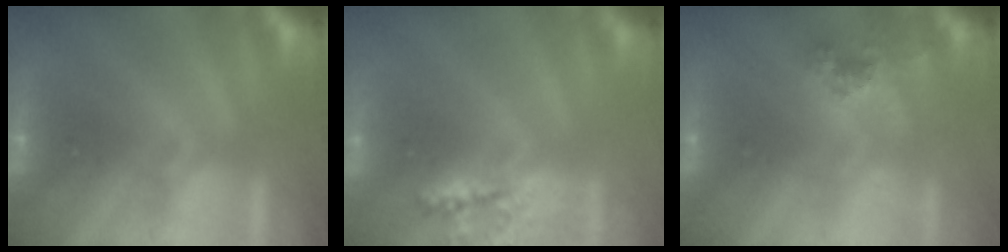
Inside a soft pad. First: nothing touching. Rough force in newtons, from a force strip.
{"total": 2.3}
{"total": 2.6}